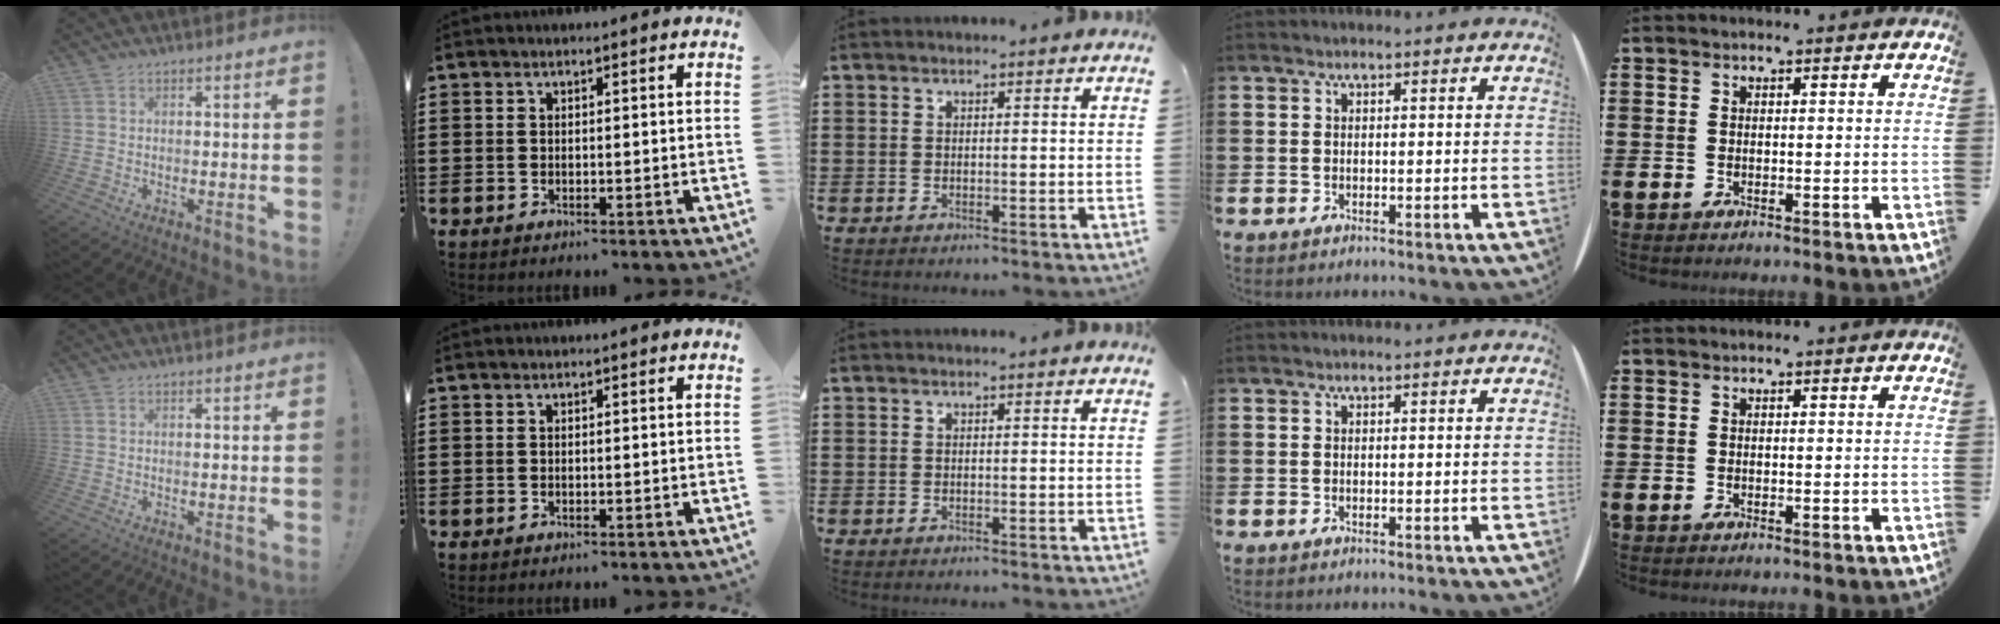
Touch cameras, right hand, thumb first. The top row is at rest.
{}